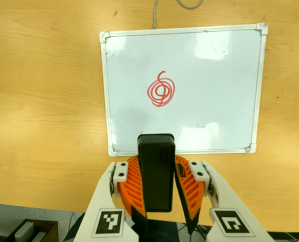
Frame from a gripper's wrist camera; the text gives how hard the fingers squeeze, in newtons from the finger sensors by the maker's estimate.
{"total": 11.6, "left": 9.2, "right": 14.0}